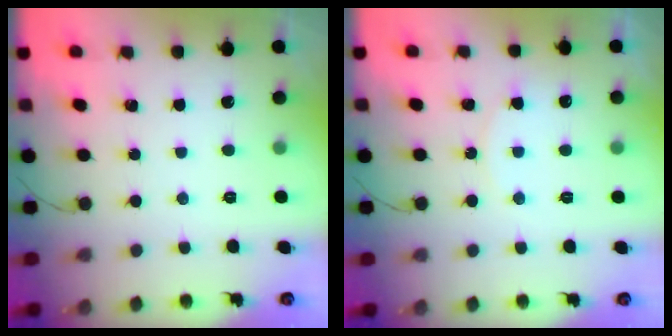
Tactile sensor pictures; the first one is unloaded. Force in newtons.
{"total": 4.6, "press": 4.6, "slide": 0.5}